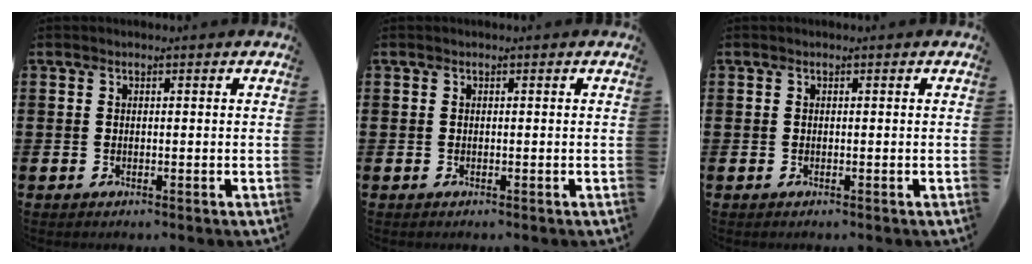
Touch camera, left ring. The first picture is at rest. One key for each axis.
{"total": 0.0}
{"total": 0.0}